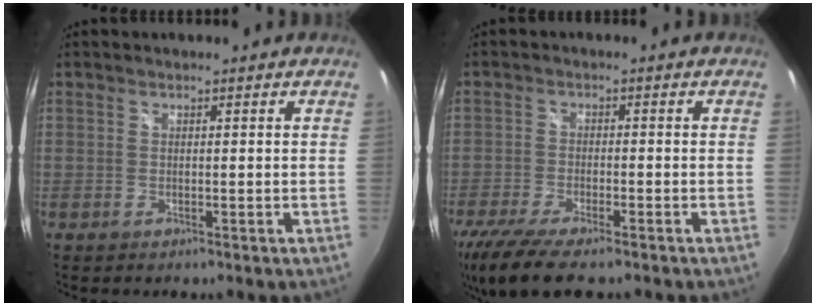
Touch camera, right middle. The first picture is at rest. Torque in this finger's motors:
{"motor_torque": [0.83, -0.79, 0.17, 0.10]}